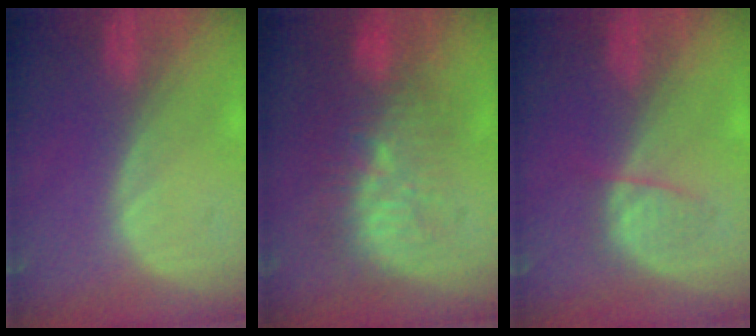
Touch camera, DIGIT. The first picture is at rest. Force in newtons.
{"total": 9.5, "press": 9.1, "slide": 2.8}
{"total": 2.6, "press": 2.5, "slide": 0.5}